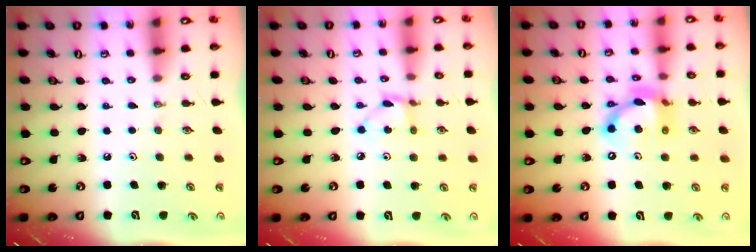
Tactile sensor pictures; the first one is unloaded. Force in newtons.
{"total": 3.6, "press": 3.6, "slide": 0.1}
{"total": 13.0, "press": 13.0, "slide": 0.4}